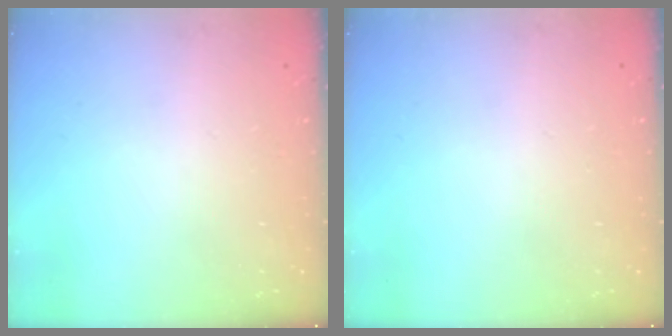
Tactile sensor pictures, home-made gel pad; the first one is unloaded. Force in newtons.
{"total": 0.0}